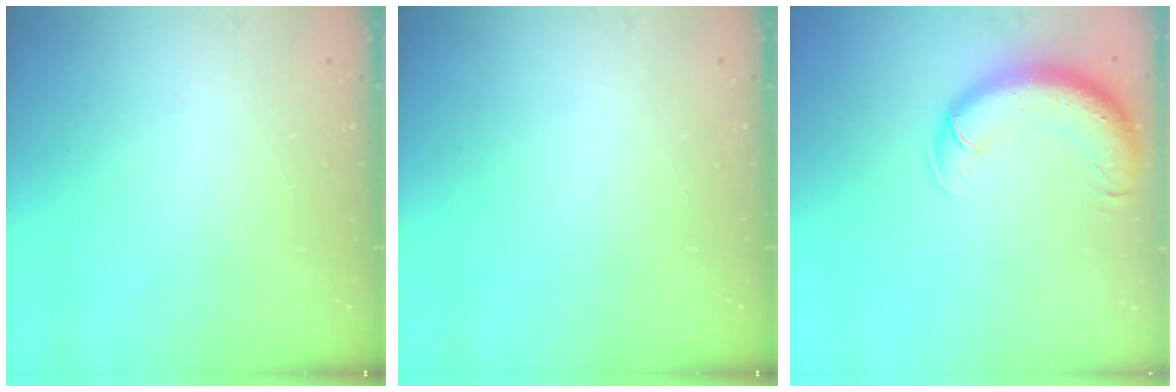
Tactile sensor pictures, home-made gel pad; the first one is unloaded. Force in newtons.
{"total": 0.0}
{"total": 11.0, "press": 10.6, "slide": 2.8}